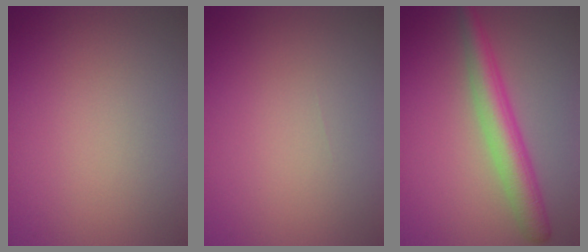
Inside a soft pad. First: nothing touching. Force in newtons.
{"total": 0.0}
{"total": 4.2, "press": 4.2, "slide": 0.1}